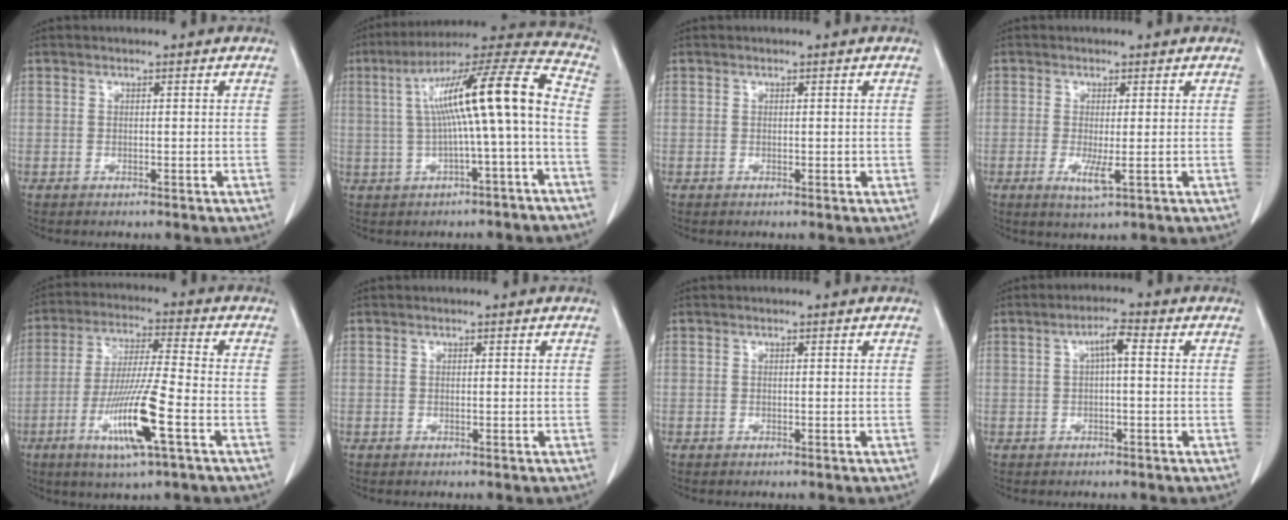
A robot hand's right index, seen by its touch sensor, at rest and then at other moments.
{"total": 16.0, "force": [-0.5, 1.1, 16.0], "torque": [-0.255, 0.043, -0.006]}
{"total": 1.2, "force": [0.0, 0.8, 0.9], "torque": [-0.021, 0.005, 0.002]}
{"total": 3.7, "force": [-0.9, 0.8, 3.5], "torque": [-0.065, -0.008, -0.009]}
{"total": 13.3, "force": [-5.0, 0.5, 12.3], "torque": [-0.242, -0.021, -0.092]}
{"total": 0.0}
{"total": 0.0}
{"total": 3.5, "force": [0.6, 0.9, 3.4], "torque": [-0.063, 0.013, 0.011]}